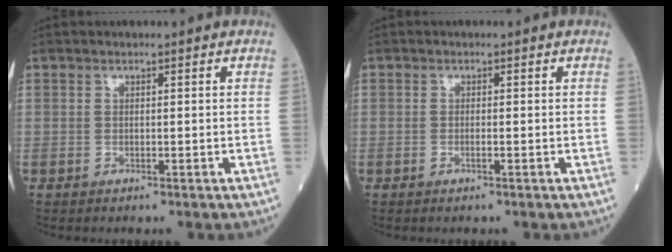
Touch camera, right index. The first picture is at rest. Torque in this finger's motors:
{"motor_torque": [-0.25, 0.04, -0.02, -0.01]}